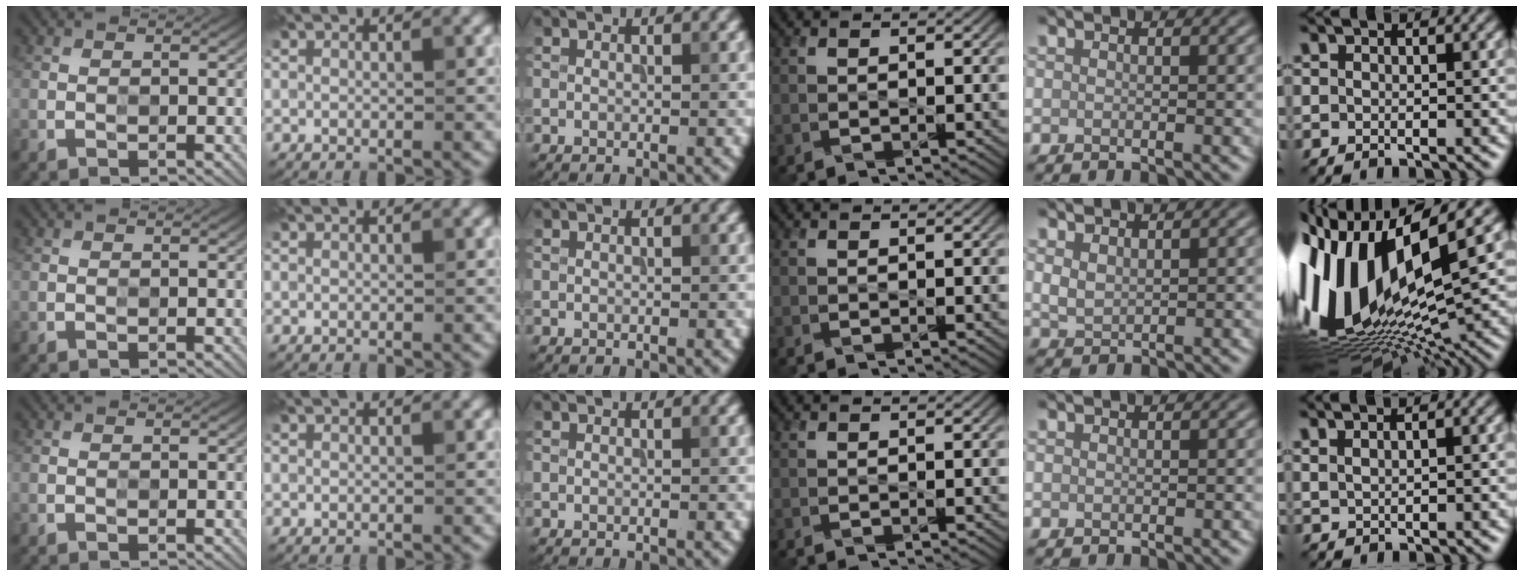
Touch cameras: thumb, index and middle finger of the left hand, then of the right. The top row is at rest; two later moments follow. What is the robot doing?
{"motion": "press", "object": "sticky note"}